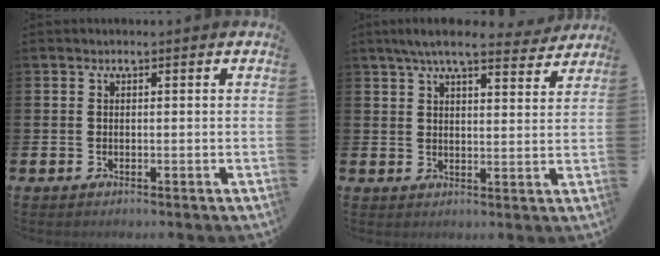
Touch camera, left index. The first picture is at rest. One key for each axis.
{"total": 6.7, "fx": 6.0, "fy": 1.0, "fz": 2.8, "tx": -0.052, "ty": -0.026, "tz": 0.102}